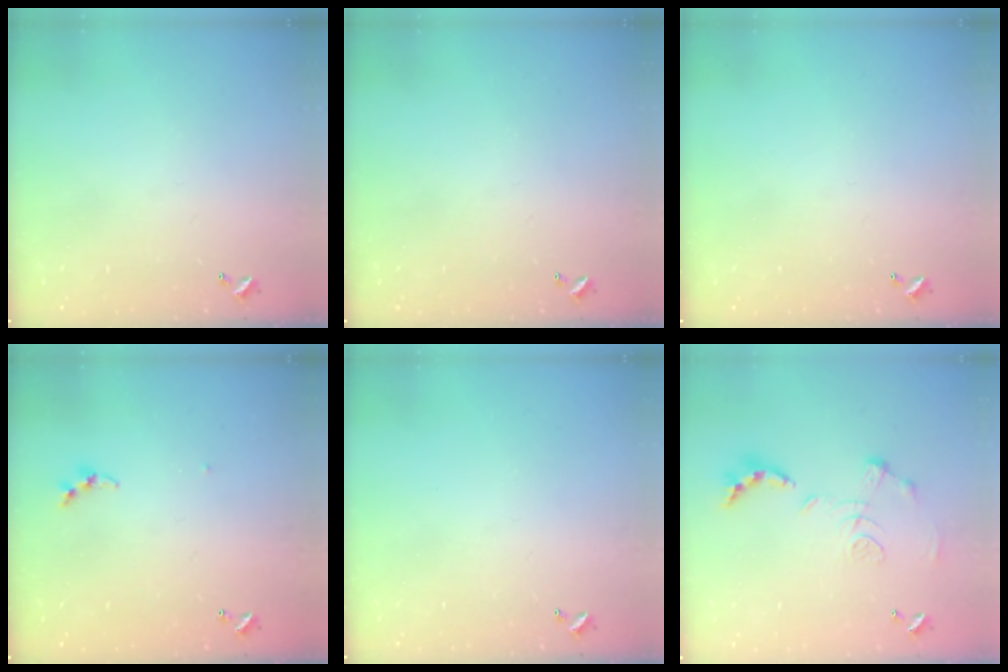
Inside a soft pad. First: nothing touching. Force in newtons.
{"total": 0.0}
{"total": 0.0}
{"total": 3.5, "press": 3.4, "slide": 0.4}
{"total": 0.0}
{"total": 1.2, "press": 0.4, "slide": 1.1}